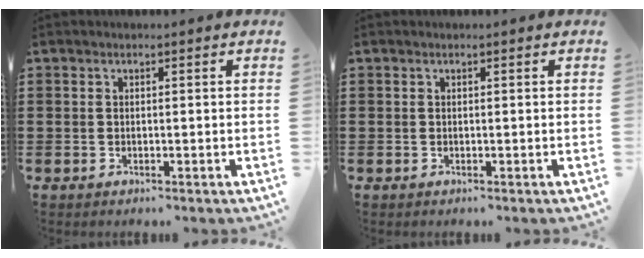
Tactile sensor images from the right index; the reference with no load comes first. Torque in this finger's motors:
{"motor_torque": [0.41, 0.25, 0.00, 0.00]}